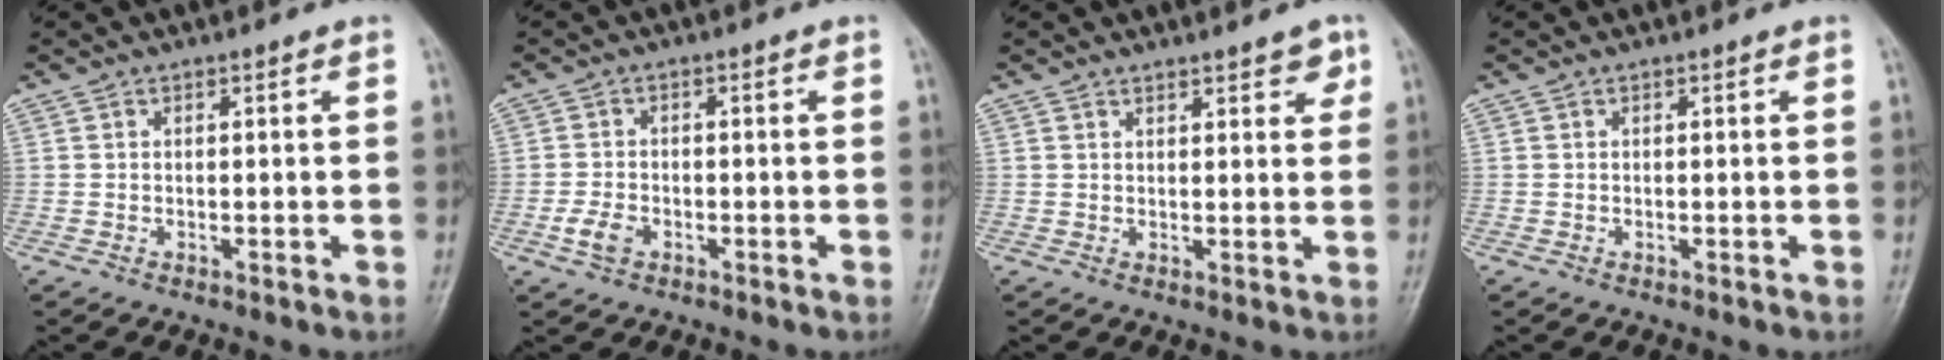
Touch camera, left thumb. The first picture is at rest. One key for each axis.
{"total": 3.6, "fx": -1.7, "fy": 2.4, "fz": 2.1, "tx": -0.043, "ty": 0.006, "tz": -0.033}
{"total": 4.0, "fx": 2.6, "fy": 1.7, "fz": 2.5, "tx": -0.012, "ty": -0.012, "tz": 0.032}
{"total": 0.0}